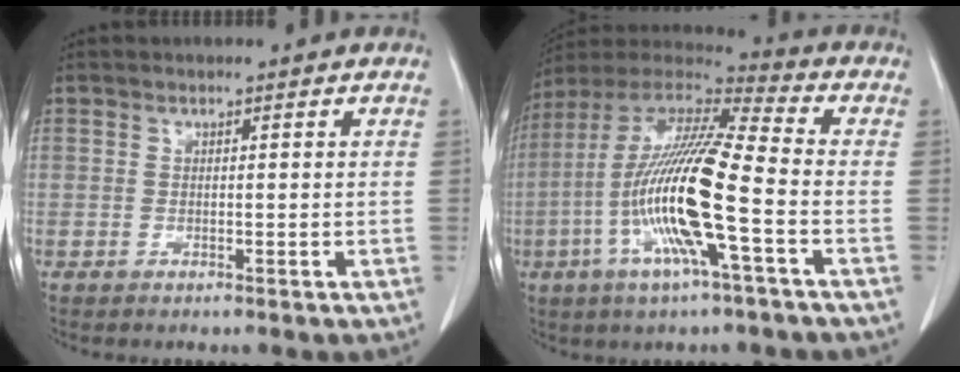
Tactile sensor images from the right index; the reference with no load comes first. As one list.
[{"total": 18.5, "force": [-4.4, 1.2, 17.9], "torque": [-0.357, -0.006, -0.089]}]